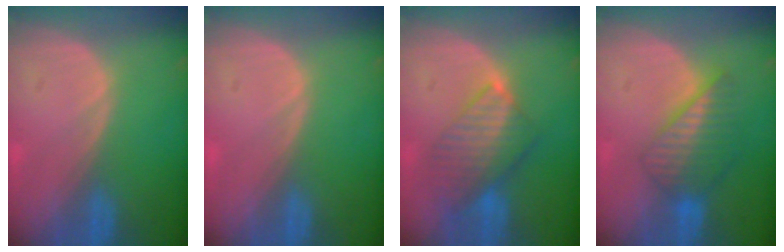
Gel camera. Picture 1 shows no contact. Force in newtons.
{"total": 0.5, "press": 0.1, "slide": 0.5}
{"total": 8.1, "press": 7.1, "slide": 3.9}
{"total": 6.6, "press": 6.0, "slide": 2.6}